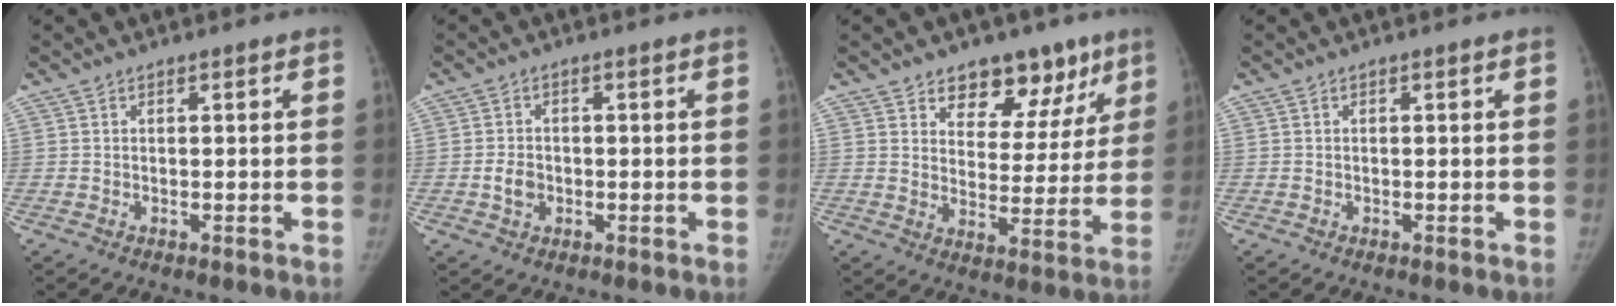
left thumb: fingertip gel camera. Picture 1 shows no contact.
{"total": 3.2, "force": [-0.7, 2.5, 1.8], "torque": [-0.027, 0.007, -0.013]}
{"total": 12.4, "force": [8.1, 7.8, 5.3], "torque": [-0.008, -0.034, 0.116]}
{"total": 0.0}